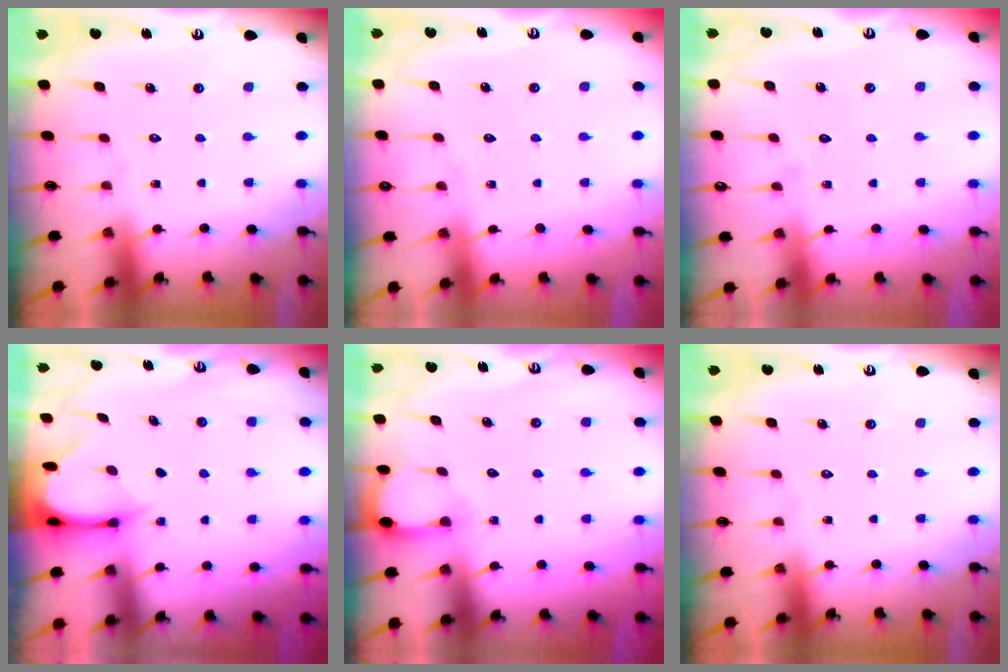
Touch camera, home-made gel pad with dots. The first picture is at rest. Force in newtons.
{"total": 3.3, "press": 3.3, "slide": 0.6}
{"total": 2.1, "press": 2.1, "slide": 0.2}
{"total": 3.5, "press": 3.5, "slide": 0.2}
{"total": 3.9, "press": 3.9, "slide": 0.3}
{"total": 0.0}